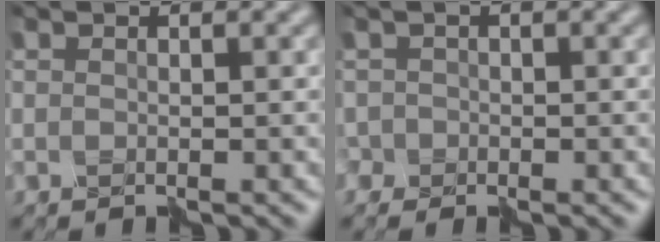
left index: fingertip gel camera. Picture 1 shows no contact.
{"total": 1.5, "force": [-0.9, 1.2, 0.0], "torque": [0.001, 0.000, -0.017]}